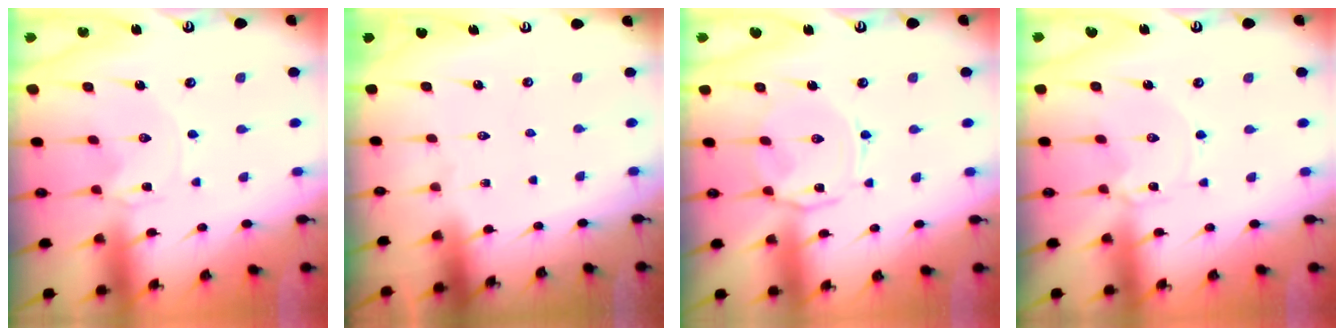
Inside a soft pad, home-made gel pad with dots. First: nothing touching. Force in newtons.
{"total": 0.0}
{"total": 4.5, "press": 4.4, "slide": 0.6}
{"total": 2.2, "press": 2.2, "slide": 0.3}